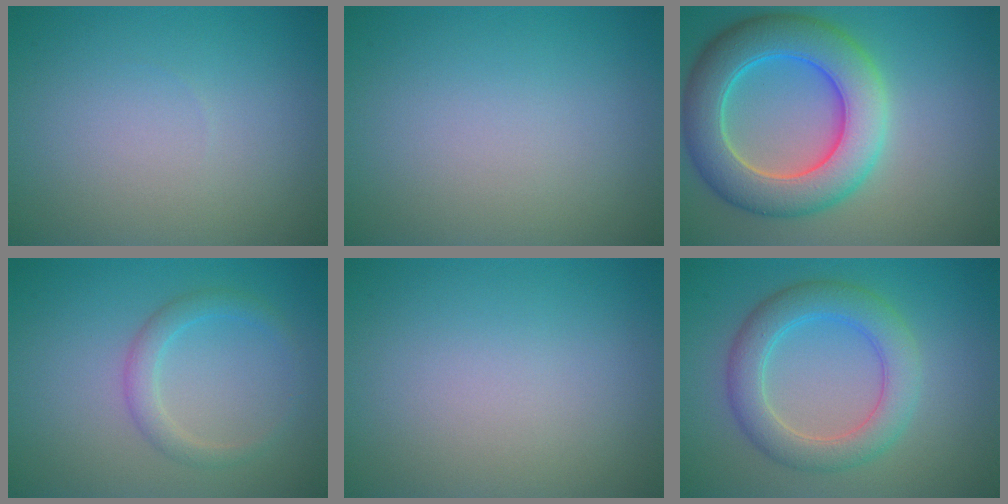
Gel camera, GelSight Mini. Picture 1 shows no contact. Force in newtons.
{"total": 0.0}
{"total": 8.8, "press": 8.8, "slide": 0.3}
{"total": 2.1, "press": 2.1, "slide": 0.0}
{"total": 0.0}
{"total": 4.9, "press": 4.9, "slide": 0.2}